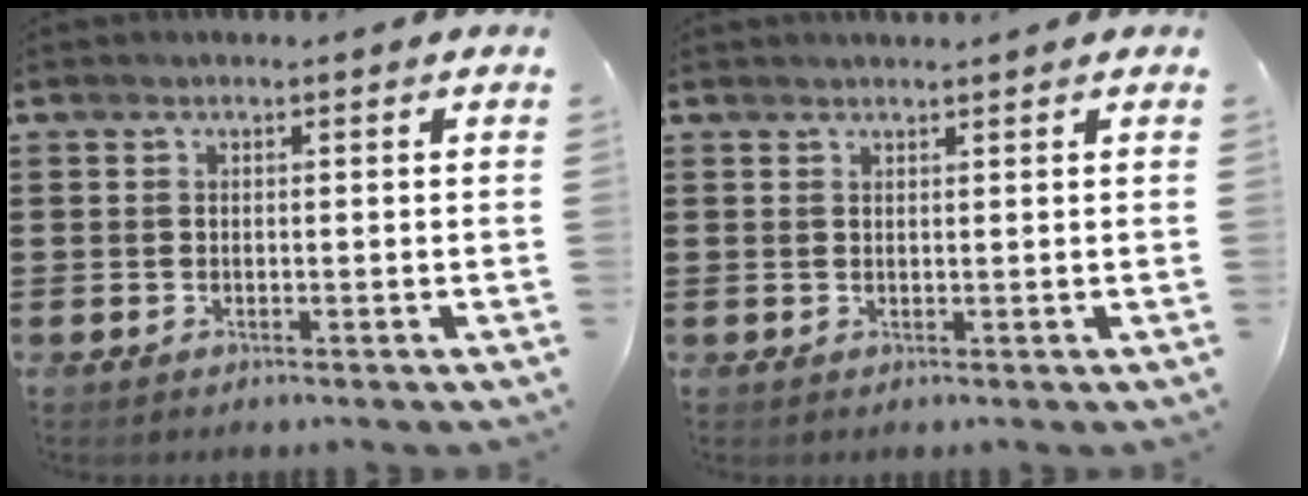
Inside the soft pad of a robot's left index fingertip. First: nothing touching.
{"total": 0.9, "force": [0.9, -0.1, 0.1], "torque": [-0.005, -0.002, 0.019]}